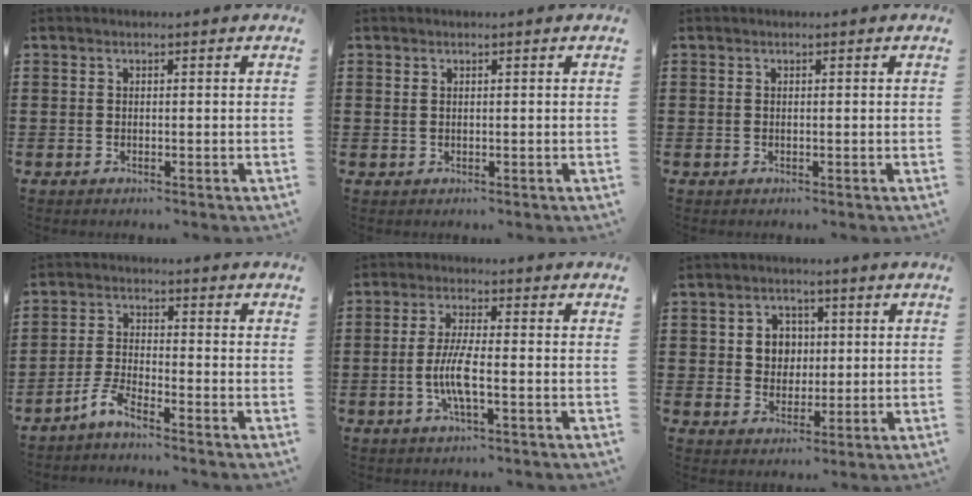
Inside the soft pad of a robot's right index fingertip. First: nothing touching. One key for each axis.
{"total": 0.6, "fx": 0.4, "fy": 0.4, "fz": 0.3, "tx": -0.007, "ty": 0.002, "tz": 0.007}
{"total": 0.0}
{"total": 3.8, "fx": -3.4, "fy": 0.1, "fz": 1.6, "tx": -0.050, "ty": -0.003, "tz": -0.073}
{"total": 6.0, "fx": -1.7, "fy": 1.1, "fz": 5.7, "tx": -0.127, "ty": -0.010, "tz": -0.038}
{"total": 4.6, "fx": 0.8, "fy": 4.2, "fz": 1.6, "tx": -0.041, "ty": 0.011, "tz": 0.010}